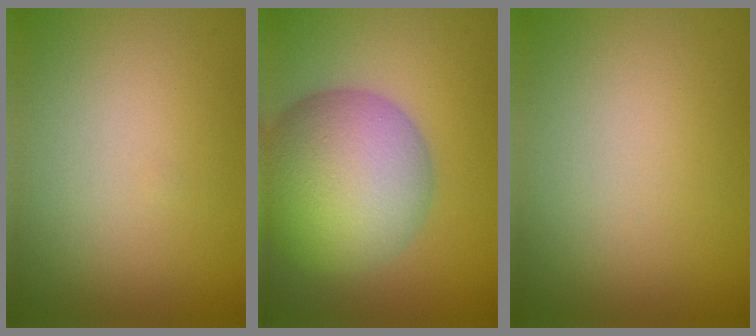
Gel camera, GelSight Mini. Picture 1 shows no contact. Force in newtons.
{"total": 12.0, "press": 12.0, "slide": 0.5}
{"total": 0.0}